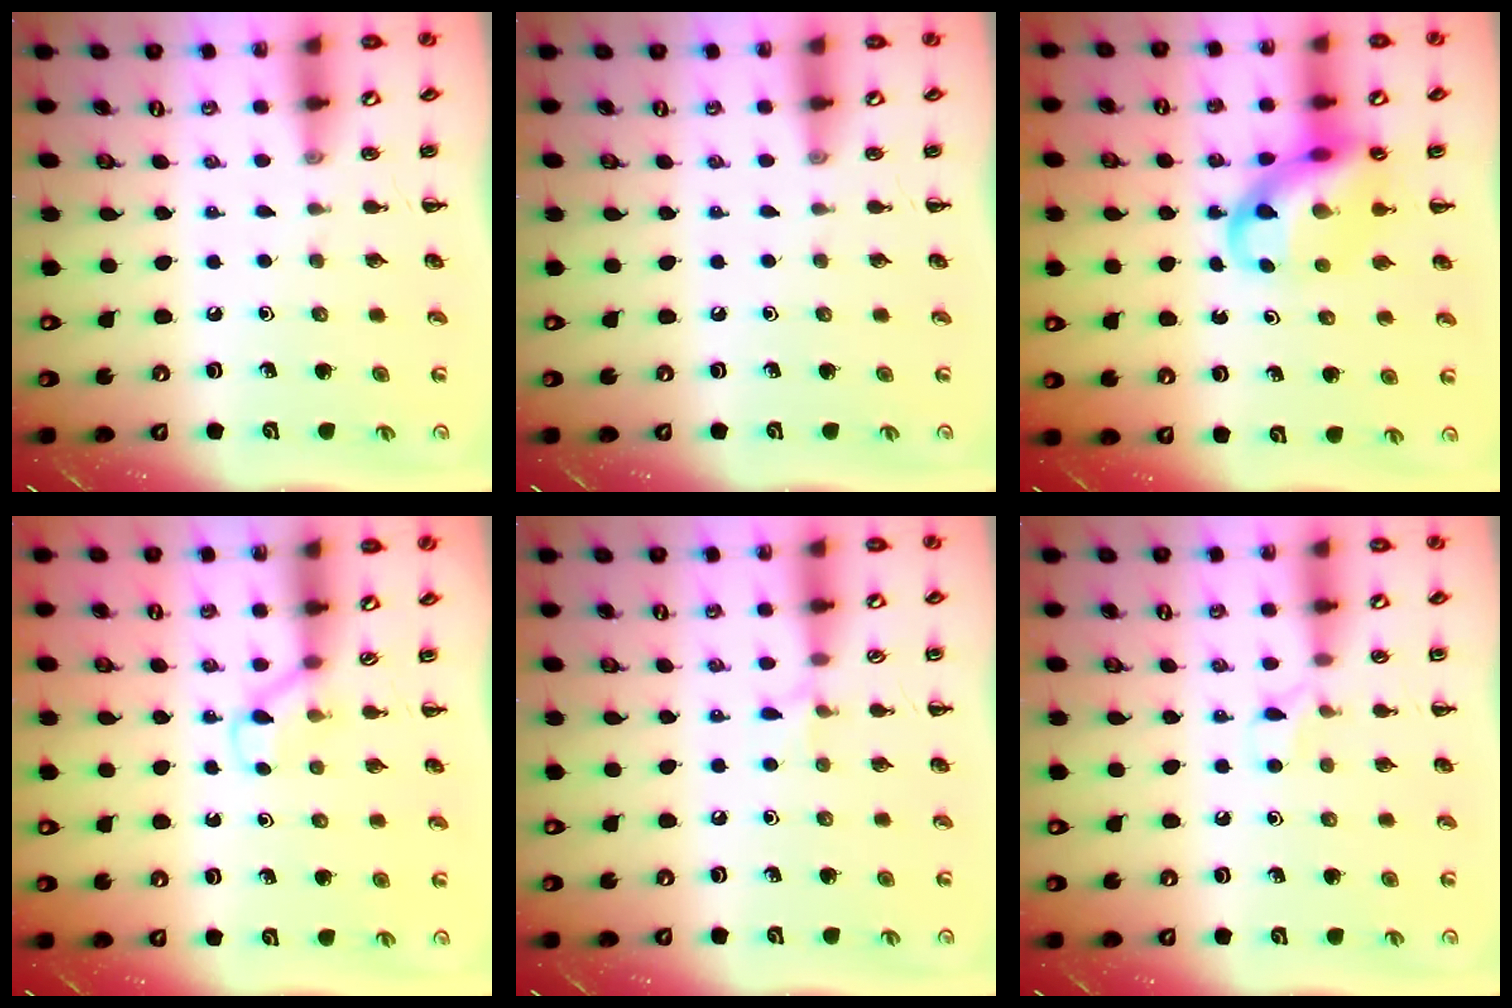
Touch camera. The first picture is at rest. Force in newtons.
{"total": 0.0}
{"total": 11.6, "press": 11.2, "slide": 3.1}
{"total": 3.5, "press": 3.3, "slide": 1.2}
{"total": 4.8, "press": 4.5, "slide": 1.8}
{"total": 4.8, "press": 4.6, "slide": 1.2}